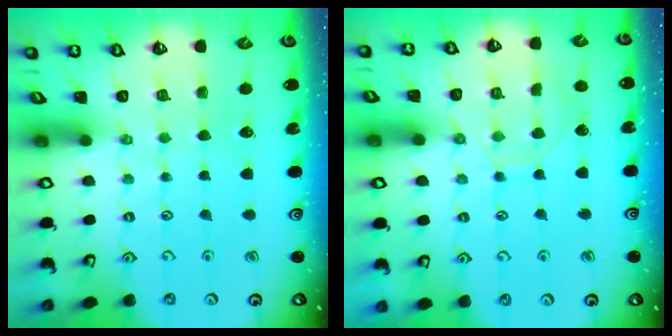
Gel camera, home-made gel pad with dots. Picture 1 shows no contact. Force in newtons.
{"total": 9.0, "press": 9.0, "slide": 0.6}